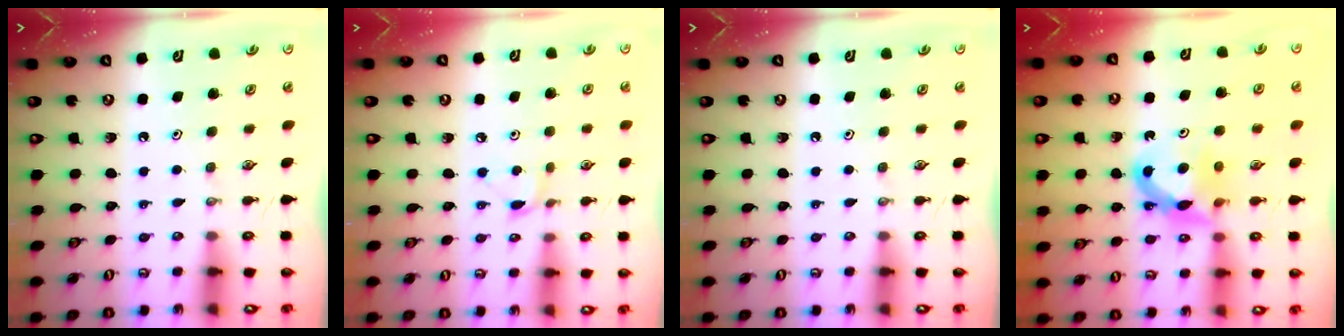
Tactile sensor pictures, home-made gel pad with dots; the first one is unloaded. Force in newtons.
{"total": 4.1, "press": 4.1, "slide": 0.6}
{"total": 0.0}
{"total": 7.5, "press": 7.5, "slide": 0.5}